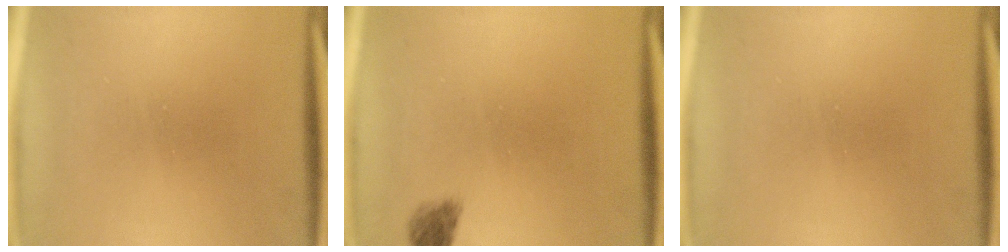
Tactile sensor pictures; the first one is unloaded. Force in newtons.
{"total": 2.2}
{"total": 0.0}